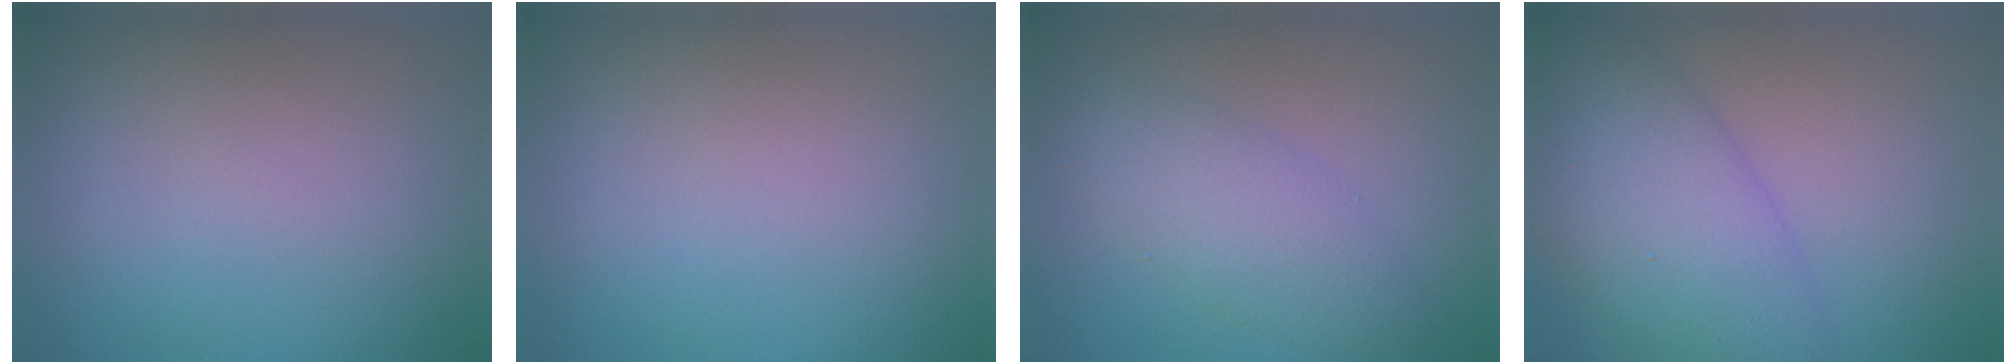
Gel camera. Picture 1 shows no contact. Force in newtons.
{"total": 0.0}
{"total": 3.8, "press": 3.8, "slide": 0.0}
{"total": 8.2, "press": 8.2, "slide": 0.3}